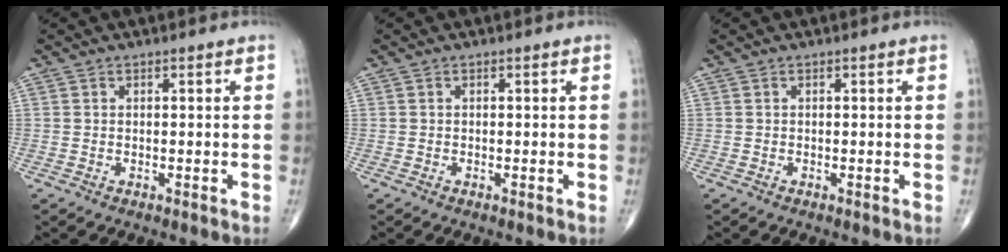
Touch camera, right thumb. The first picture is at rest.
{"total": 0.0}
{"total": 0.0}